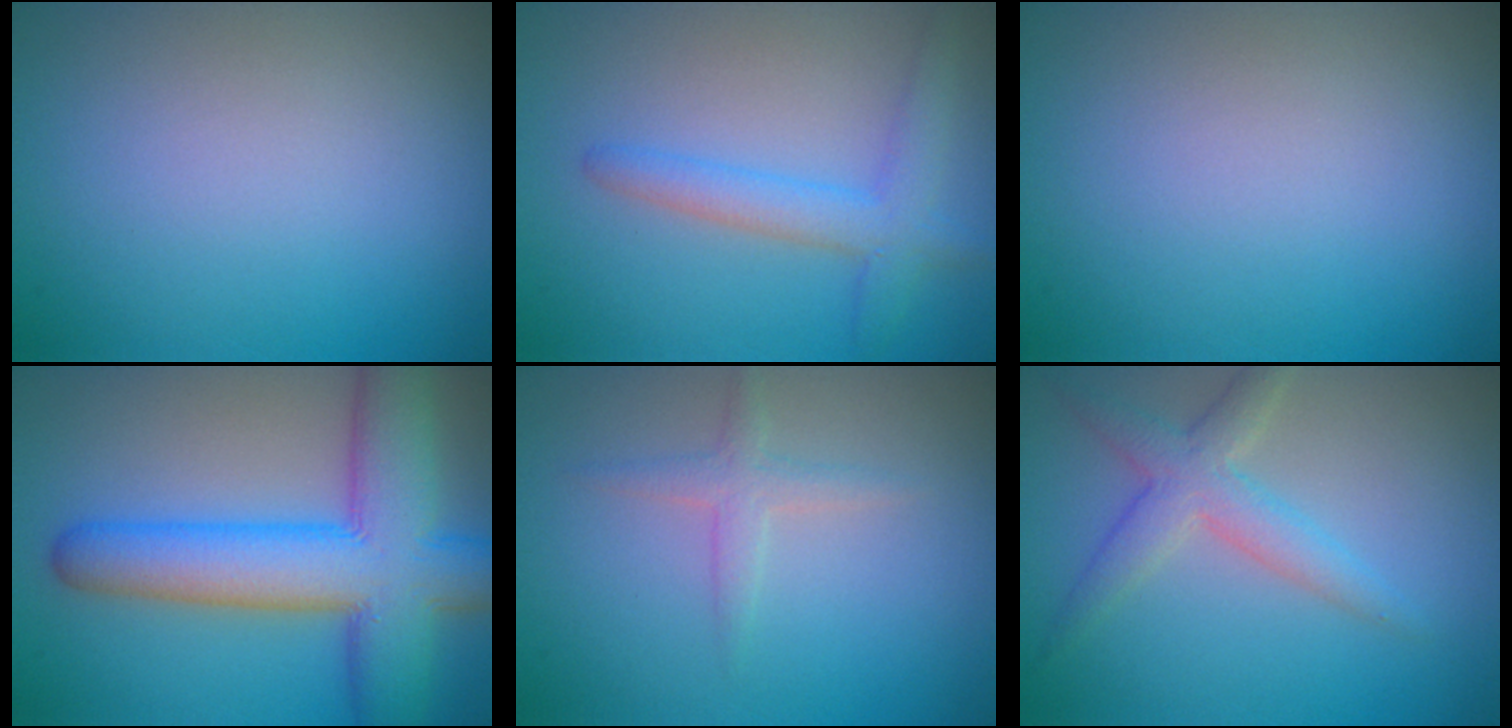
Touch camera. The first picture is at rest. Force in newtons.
{"total": 3.2, "press": 3.2, "slide": 0.1}
{"total": 0.0}
{"total": 10.5, "press": 10.5, "slide": 0.5}
{"total": 1.6, "press": 1.6, "slide": 0.1}
{"total": 3.4, "press": 3.4, "slide": 0.0}